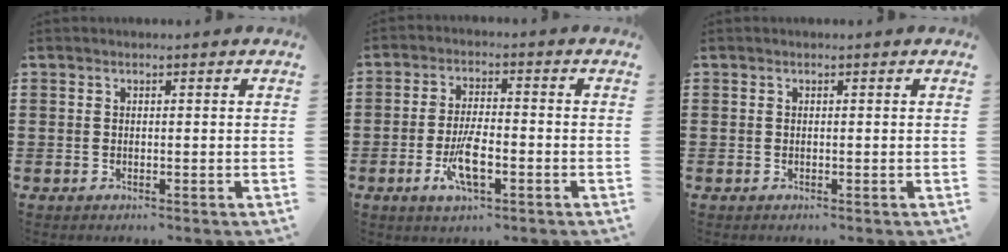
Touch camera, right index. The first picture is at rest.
{"total": 7.0, "force": [-2.6, 2.2, 6.1], "torque": [-0.132, -0.012, -0.050]}
{"total": 0.0}